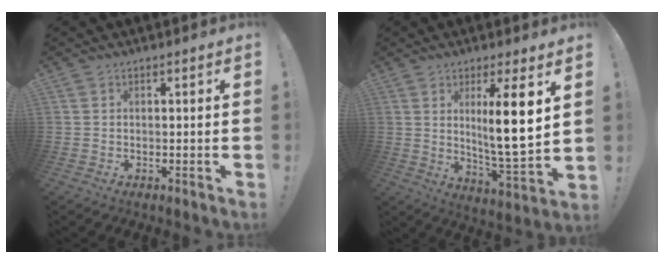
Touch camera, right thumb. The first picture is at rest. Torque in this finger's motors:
{"motor_torque": [0.14, 0.38, 0.72, 0.75, 0.37]}